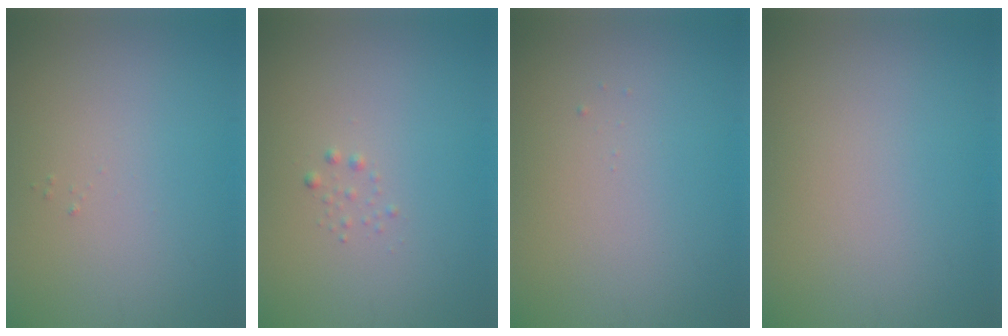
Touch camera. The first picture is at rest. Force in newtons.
{"total": 0.6, "press": 0.6, "slide": 0.0}
{"total": 0.0}
{"total": 0.0}